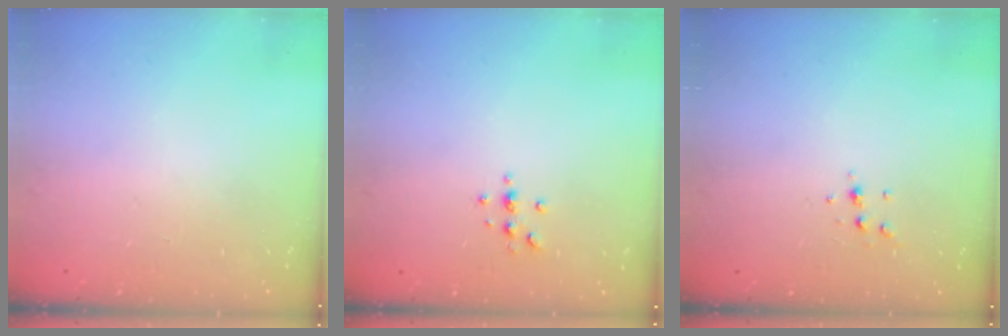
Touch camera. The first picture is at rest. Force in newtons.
{"total": 2.9, "press": 2.9, "slide": 0.4}
{"total": 4.5, "press": 4.3, "slide": 1.3}